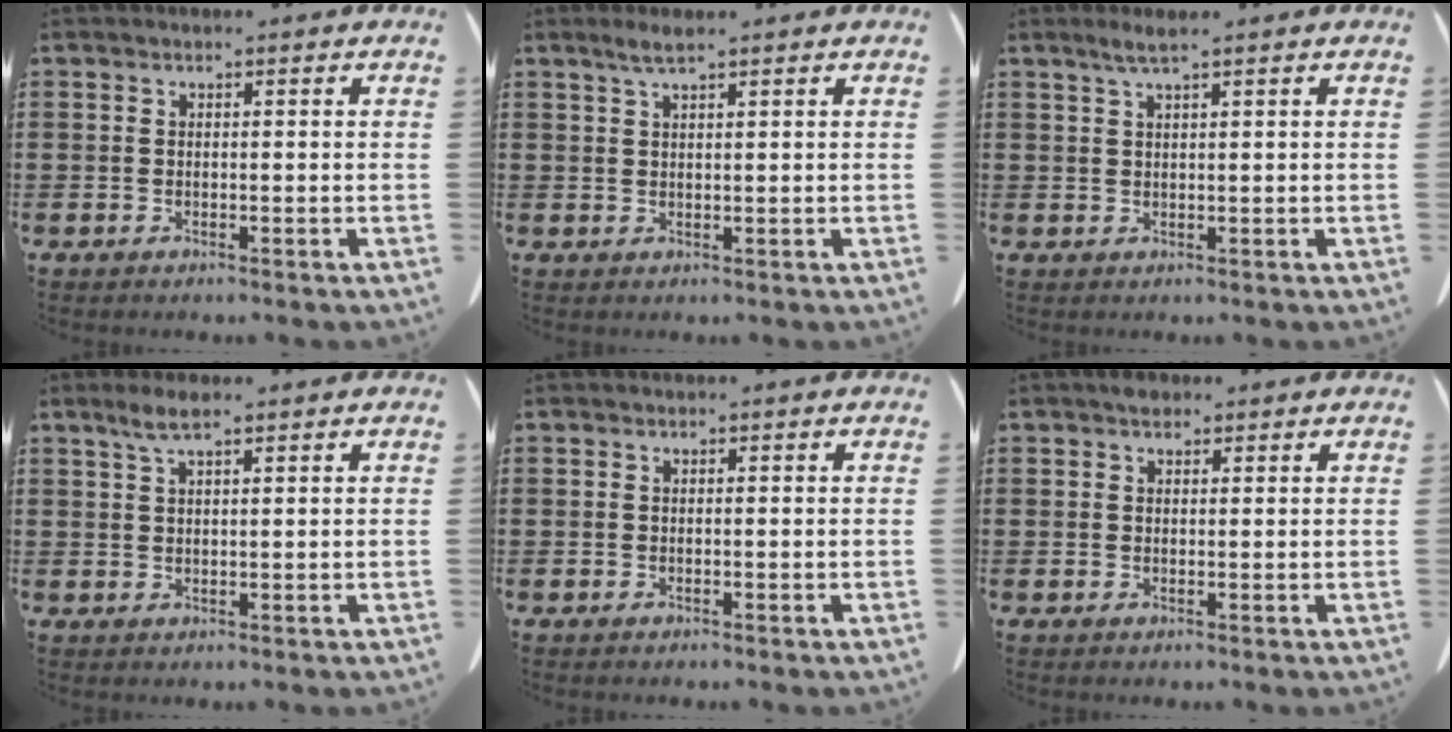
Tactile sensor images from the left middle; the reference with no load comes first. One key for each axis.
{"total": 2.3, "fx": 1.6, "fy": 0.2, "fz": 1.7, "tx": -0.034, "ty": 0.001, "tz": 0.028}
{"total": 2.1, "fx": 1.4, "fy": -0.1, "fz": 1.6, "tx": -0.033, "ty": -0.002, "tz": 0.026}
{"total": 3.1, "fx": 2.0, "fy": 0.5, "fz": 2.3, "tx": -0.049, "ty": 0.002, "tz": 0.036}
{"total": 0.0}
{"total": 1.5, "fx": 1.1, "fy": 0.8, "fz": 0.6, "tx": -0.006, "ty": 0.000, "tz": 0.020}